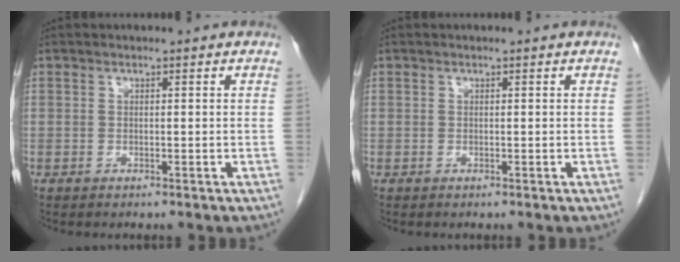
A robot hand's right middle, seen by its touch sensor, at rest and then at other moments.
{"total": 0.0}